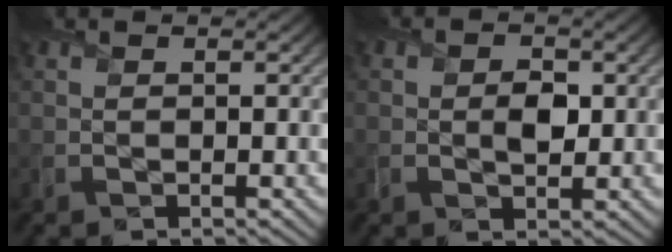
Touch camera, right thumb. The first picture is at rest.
{"total": 2.4, "force": [-0.1, 1.6, 1.8], "torque": [-0.031, -0.006, -0.004]}